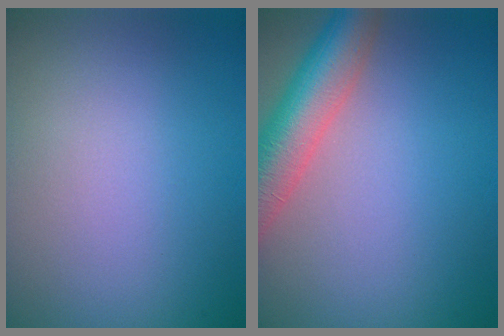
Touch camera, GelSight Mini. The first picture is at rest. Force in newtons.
{"total": 6.7, "press": 6.7, "slide": 0.5}